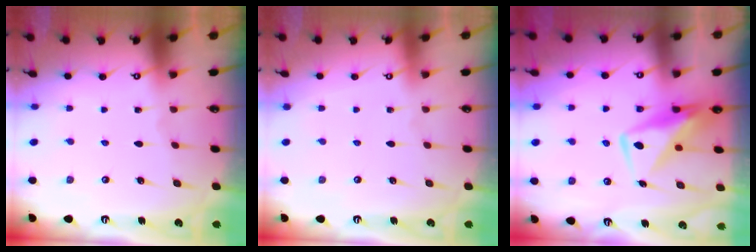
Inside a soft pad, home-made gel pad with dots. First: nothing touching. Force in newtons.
{"total": 4.0, "press": 4.0, "slide": 0.1}
{"total": 11.4, "press": 11.3, "slide": 1.1}